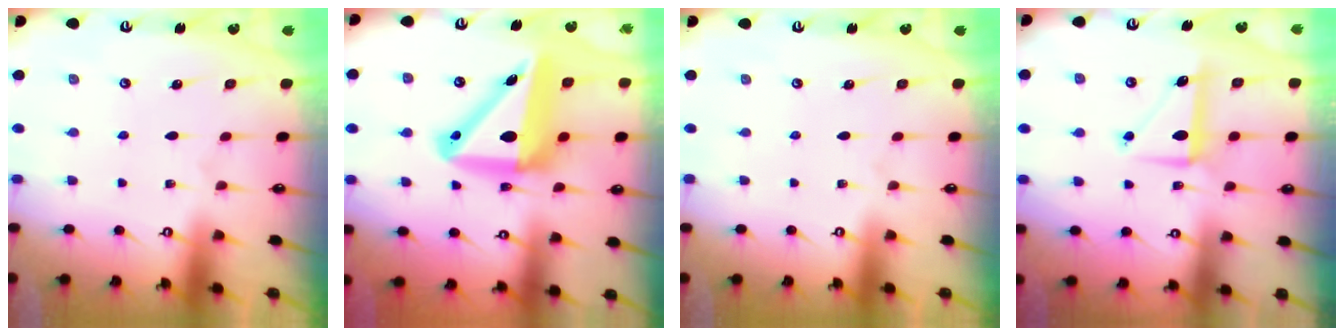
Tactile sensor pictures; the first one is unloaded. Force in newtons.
{"total": 14.6, "press": 14.1, "slide": 3.5}
{"total": 0.0}
{"total": 7.8, "press": 7.8, "slide": 0.8}